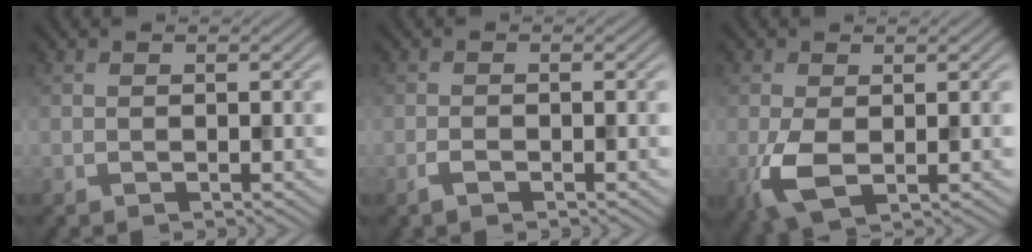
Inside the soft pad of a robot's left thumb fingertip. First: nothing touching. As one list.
[{"total": 1.3, "force": [-0.9, 0.4, 0.9], "torque": [-0.020, 0.000, -0.018]}, {"total": 4.8, "force": [-0.9, 2.6, 4.0], "torque": [-0.100, -0.012, -0.018]}]